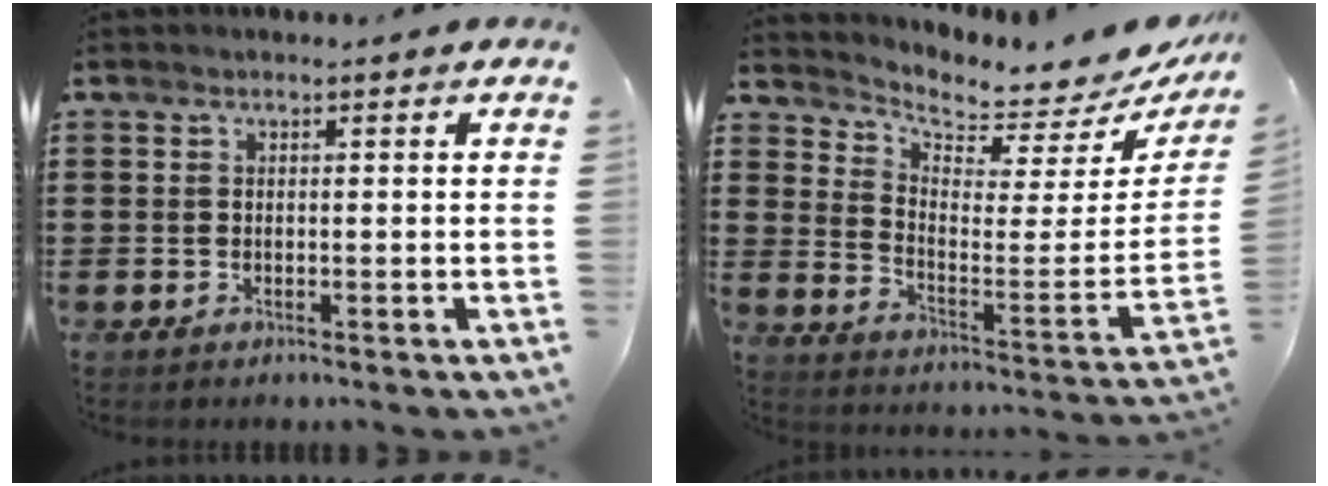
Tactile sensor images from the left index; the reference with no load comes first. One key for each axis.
{"total": 3.5, "fx": 3.3, "fy": 0.9, "fz": 0.3, "tx": -0.034, "ty": -0.039, "tz": 0.050}